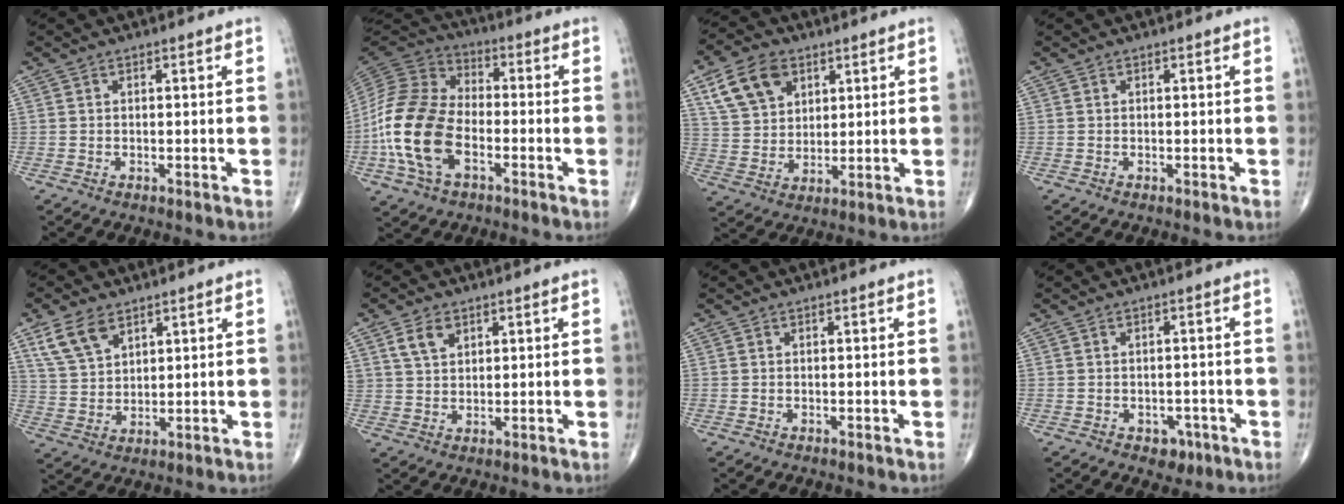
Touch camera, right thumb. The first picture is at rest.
{"total": 17.9, "force": [-5.1, 10.6, 13.6], "torque": [-0.281, 0.024, -0.102]}
{"total": 11.4, "force": [5.5, 7.9, 6.1], "torque": [-0.090, -0.013, 0.108]}
{"total": 0.0}
{"total": 8.2, "force": [4.9, 4.7, 4.6], "torque": [-0.081, -0.017, 0.104]}
{"total": 4.8, "force": [2.5, 3.1, 2.7], "torque": [-0.037, -0.010, 0.049]}
{"total": 0.0}
{"total": 3.2, "force": [-1.6, 2.4, 1.6], "torque": [-0.002, 0.006, -0.016]}